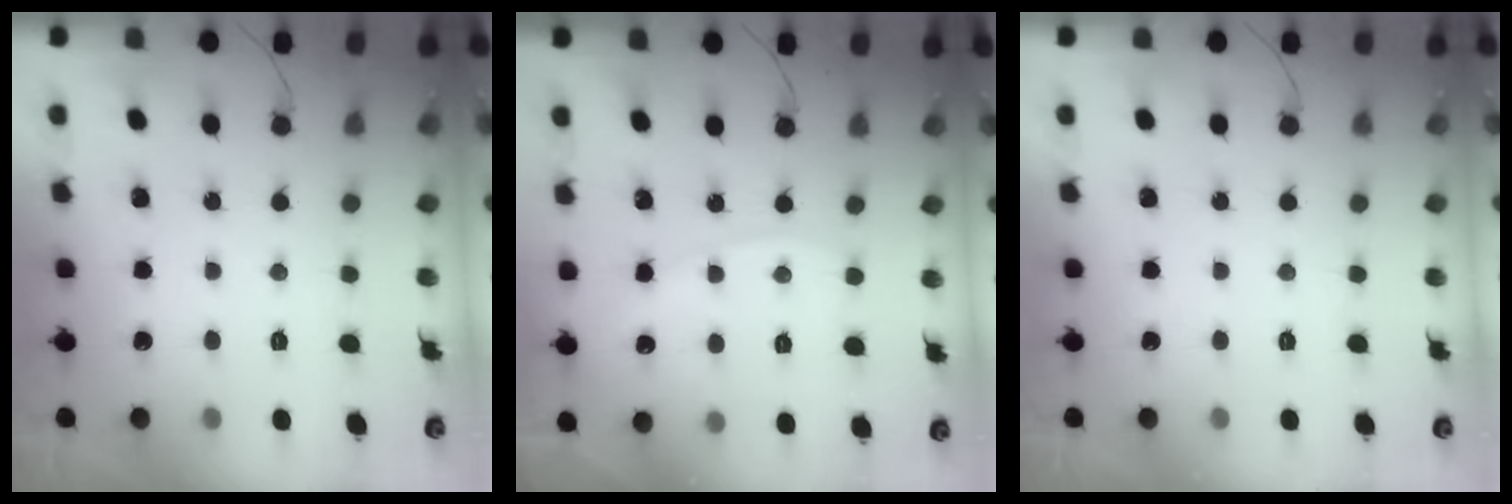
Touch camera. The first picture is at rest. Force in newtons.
{"total": 5.4, "press": 5.3, "slide": 0.9}
{"total": 0.0}